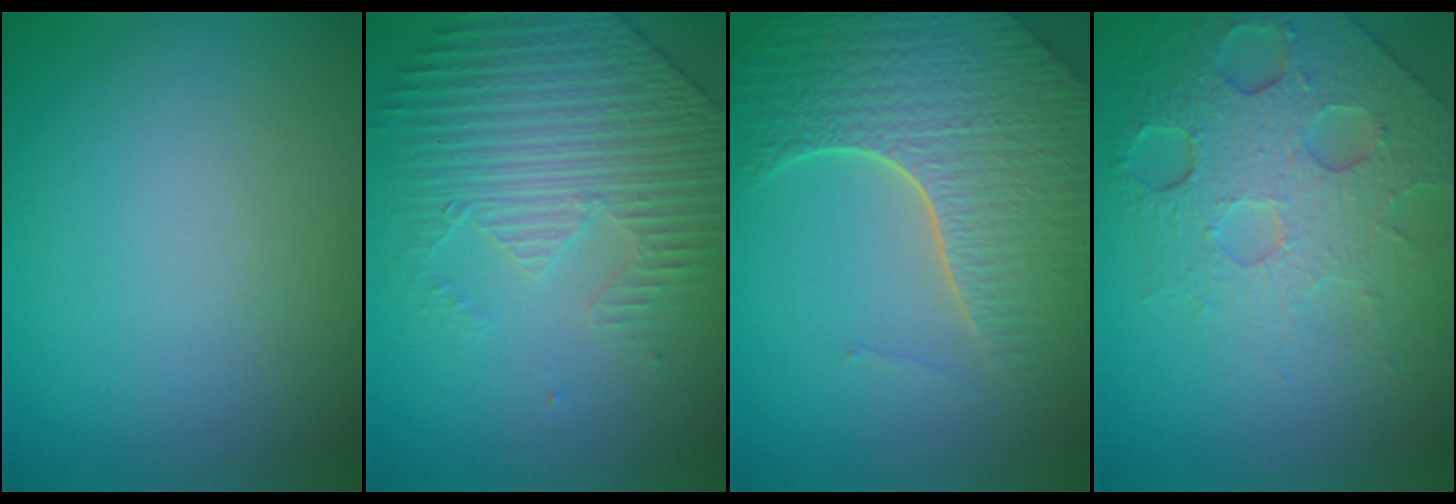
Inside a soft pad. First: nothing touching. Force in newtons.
{"total": 4.4, "press": 3.6, "slide": 2.5}
{"total": 8.4, "press": 5.8, "slide": 6.0}
{"total": 7.9, "press": 5.3, "slide": 5.9}